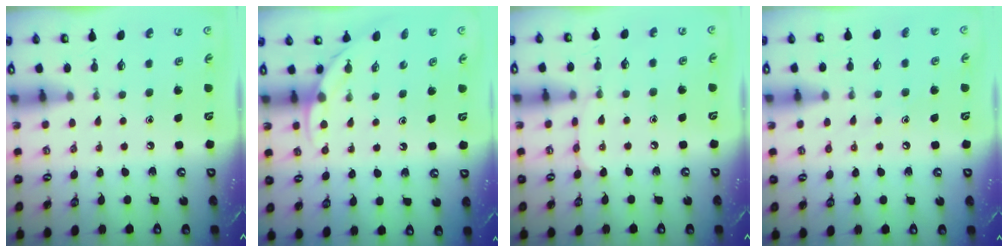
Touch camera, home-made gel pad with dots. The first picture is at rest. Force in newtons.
{"total": 3.7, "press": 3.7, "slide": 0.2}
{"total": 7.8, "press": 7.7, "slide": 0.5}
{"total": 6.6, "press": 6.5, "slide": 0.5}